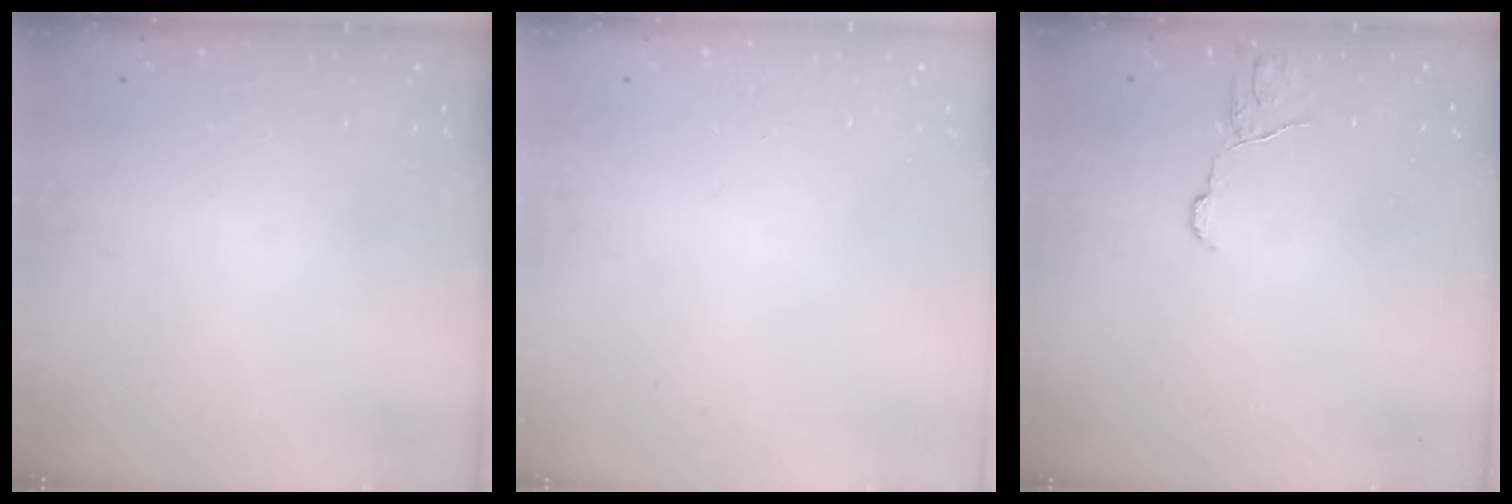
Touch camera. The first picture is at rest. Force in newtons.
{"total": 0.0}
{"total": 5.9, "press": 5.9, "slide": 0.5}